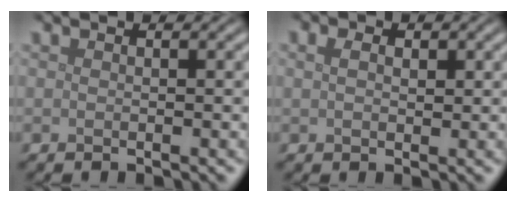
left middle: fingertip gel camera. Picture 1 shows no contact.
{"total": 2.7, "force": [1.1, 1.7, 1.7], "torque": [-0.027, 0.009, 0.006]}